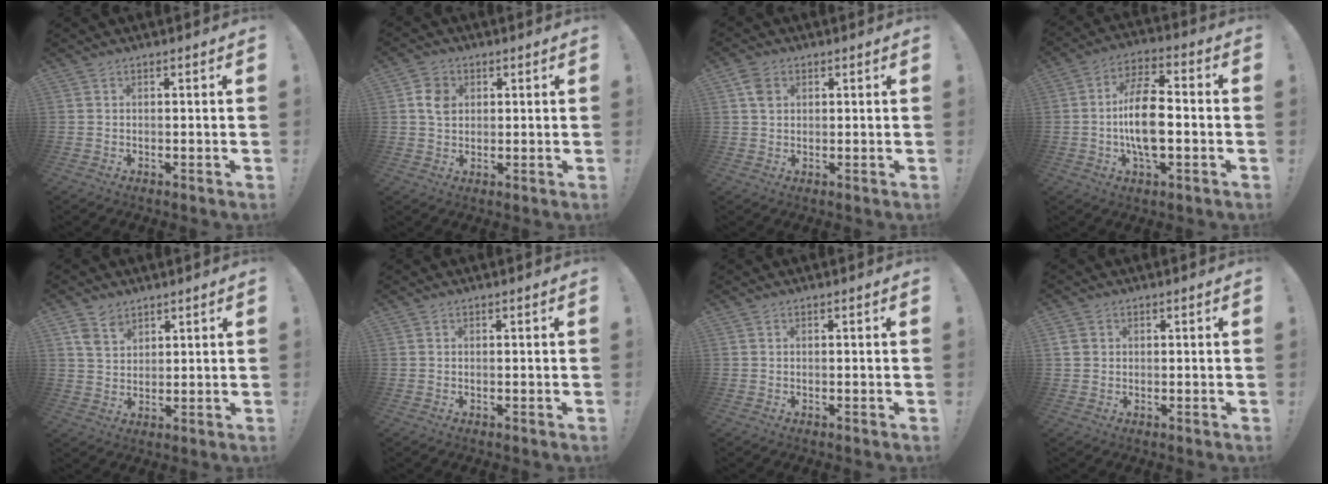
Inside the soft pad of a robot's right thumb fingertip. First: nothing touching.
{"total": 5.8, "force": [1.5, 4.8, 2.9], "torque": [-0.031, 0.002, 0.027]}
{"total": 4.6, "force": [1.6, 3.4, 2.7], "torque": [-0.042, 0.004, 0.033]}
{"total": 13.4, "force": [-2.1, 6.3, 11.7], "torque": [-0.228, 0.010, -0.041]}
{"total": 5.9, "force": [4.3, 3.5, 1.9], "torque": [-0.034, -0.021, 0.083]}
{"total": 0.0}
{"total": 0.0}
{"total": 2.5, "force": [0.8, 2.1, 1.0], "torque": [-0.013, 0.001, 0.017]}